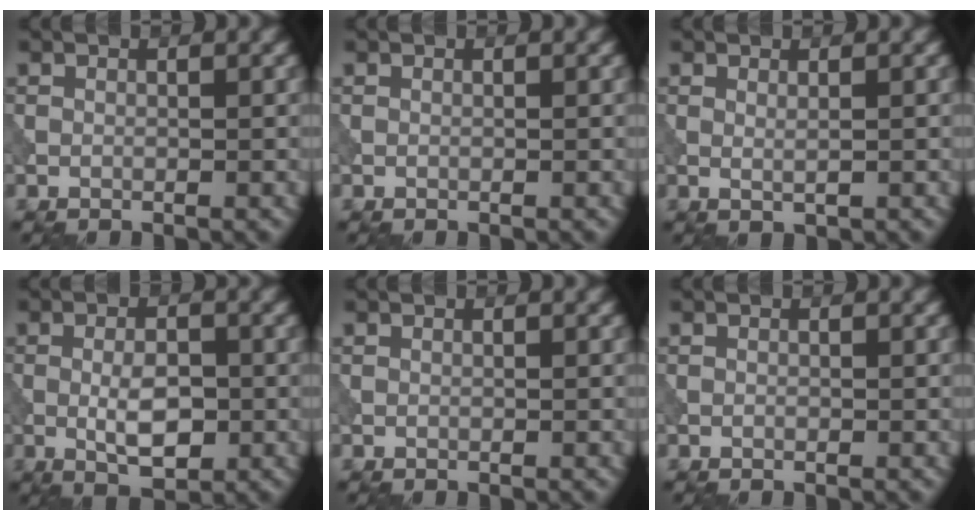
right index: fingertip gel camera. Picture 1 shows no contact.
{"total": 0.0}
{"total": 0.8, "force": [0.3, 0.1, 0.7], "torque": [-0.013, -0.001, 0.006]}
{"total": 4.0, "force": [-0.7, 1.8, 3.5], "torque": [-0.062, 0.000, -0.012]}
{"total": 0.0}
{"total": 0.0}